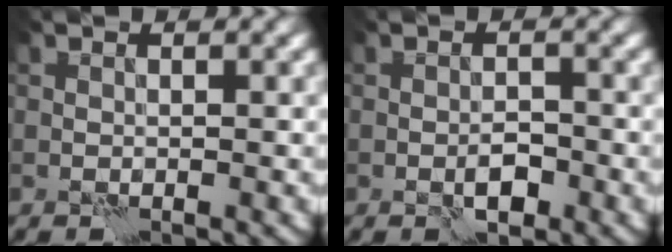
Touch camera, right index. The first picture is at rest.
{"total": 1.9, "force": [-1.0, 0.8, 1.4], "torque": [-0.023, 0.003, -0.017]}